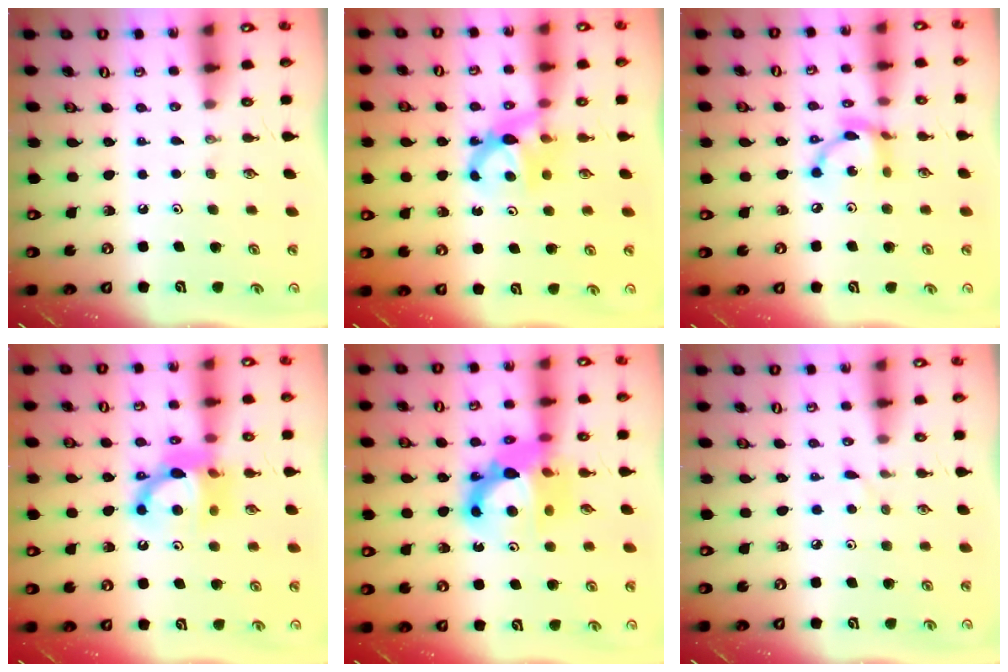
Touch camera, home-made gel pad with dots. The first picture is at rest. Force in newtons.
{"total": 6.9, "press": 6.9, "slide": 0.4}
{"total": 9.9, "press": 9.9, "slide": 0.6}
{"total": 11.1, "press": 11.0, "slide": 1.1}
{"total": 12.9, "press": 12.7, "slide": 2.5}
{"total": 2.6, "press": 2.6, "slide": 0.3}